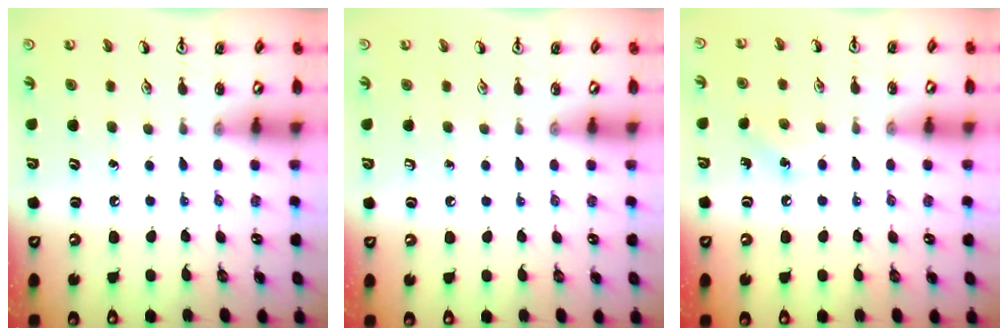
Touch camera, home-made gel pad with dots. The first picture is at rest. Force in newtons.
{"total": 0.0}
{"total": 5.4, "press": 5.2, "slide": 1.5}